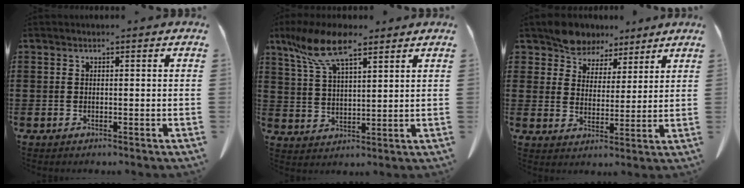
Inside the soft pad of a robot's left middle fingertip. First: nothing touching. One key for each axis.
{"total": 9.6, "fx": 6.6, "fy": 2.9, "fz": 6.3, "tx": -0.146, "ty": -0.008, "tz": 0.120}
{"total": 7.1, "fx": 6.3, "fy": 3.3, "fz": 0.7, "tx": -0.047, "ty": -0.018, "tz": 0.121}